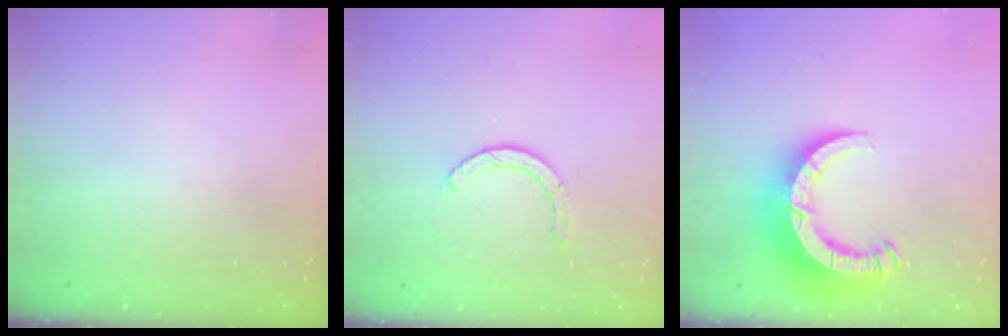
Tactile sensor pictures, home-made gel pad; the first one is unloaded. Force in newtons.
{"total": 0.9, "press": 0.9, "slide": 0.1}
{"total": 13.1, "press": 13.0, "slide": 1.4}